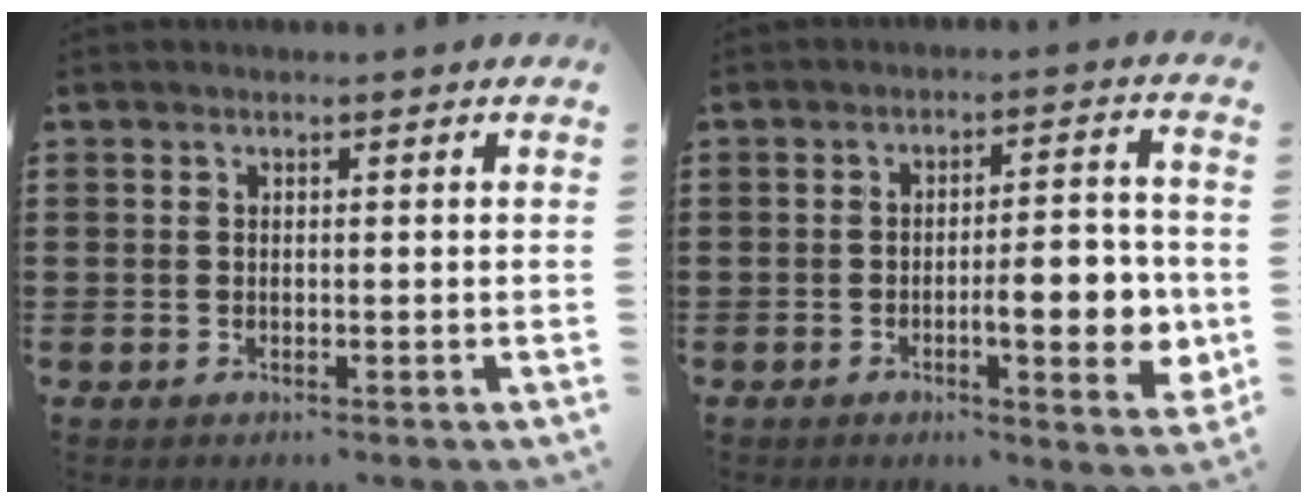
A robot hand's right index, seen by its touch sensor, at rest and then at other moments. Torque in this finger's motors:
{"motor_torque": [0.74, -0.41, 0.28, 0.09]}